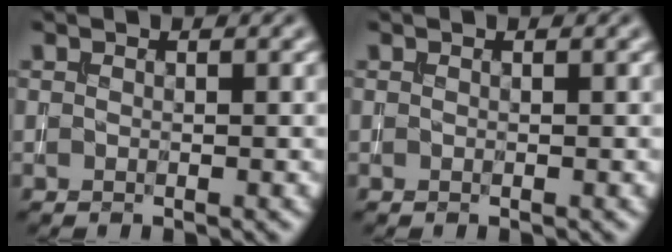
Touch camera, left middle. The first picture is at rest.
{"total": 0.0}